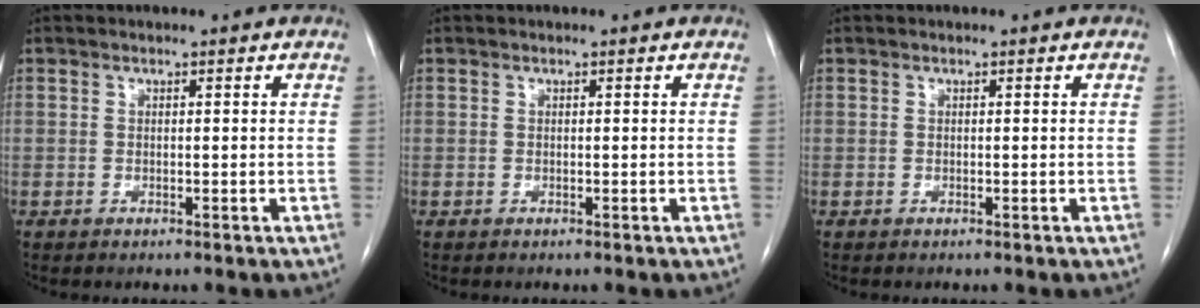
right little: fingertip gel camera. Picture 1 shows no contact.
{"total": 0.0}
{"total": 0.0}